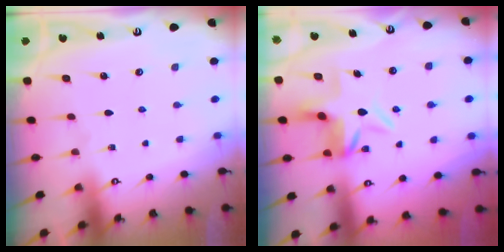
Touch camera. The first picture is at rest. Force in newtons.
{"total": 6.5, "press": 6.2, "slide": 2.0}